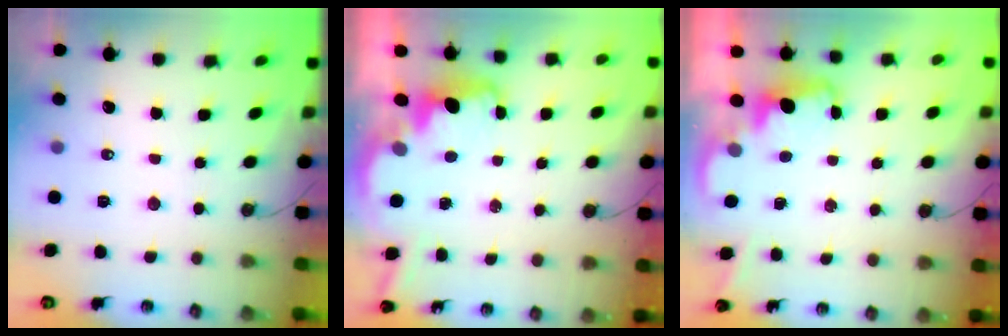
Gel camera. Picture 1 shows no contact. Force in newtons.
{"total": 3.9, "press": 3.8, "slide": 0.7}
{"total": 1.9, "press": 1.9, "slide": 0.6}